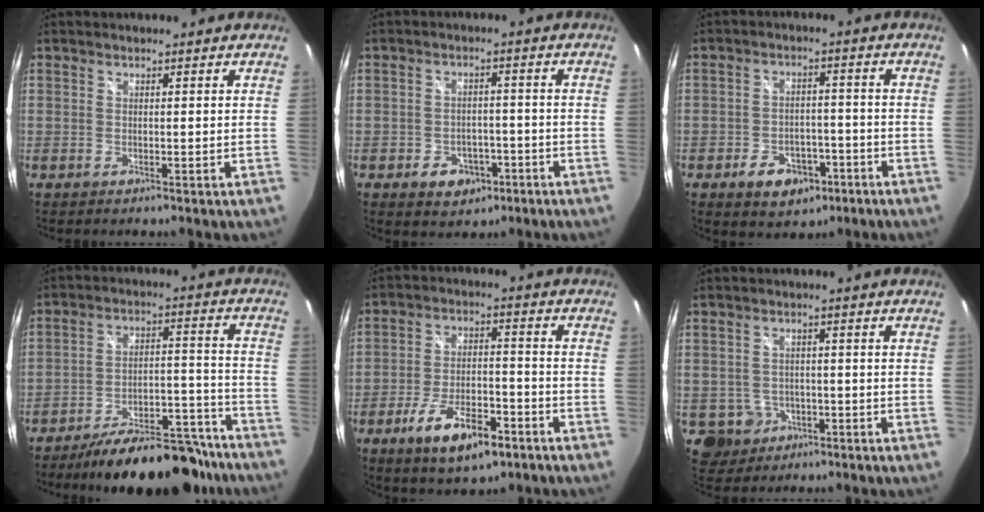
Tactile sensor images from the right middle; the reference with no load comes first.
{"total": 6.2, "force": [-3.3, 4.6, 2.5], "torque": [-0.060, 0.013, -0.030]}
{"total": 8.2, "force": [-4.6, 5.3, 4.1], "torque": [-0.090, 0.015, -0.054]}
{"total": 20.9, "force": [-17.5, 6.6, 9.4], "torque": [-0.145, 0.017, -0.227]}
{"total": 12.0, "force": [-7.0, 4.6, 8.6], "torque": [-0.168, -0.001, -0.111]}
{"total": 5.6, "force": [-2.1, 5.1, 1.0], "torque": [-0.035, 0.006, -0.021]}